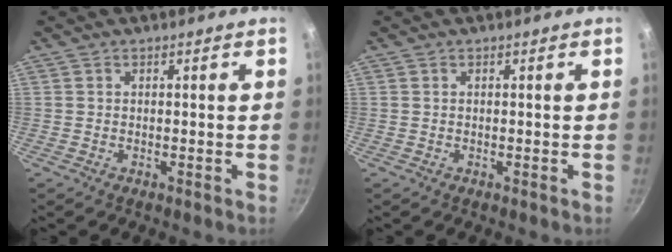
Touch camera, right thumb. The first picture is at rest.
{"total": 0.0}